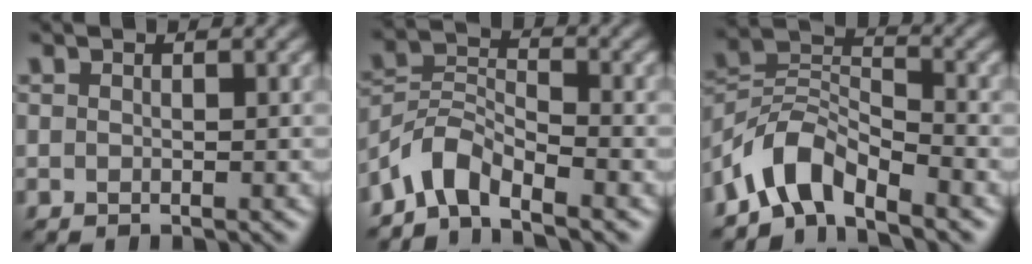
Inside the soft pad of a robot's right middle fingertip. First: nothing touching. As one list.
[{"total": 4.1, "force": [-3.4, 1.4, 1.8], "torque": [-0.029, 0.007, -0.082]}, {"total": 5.2, "force": [-4.2, 2.0, 2.5], "torque": [-0.038, 0.006, -0.095]}]